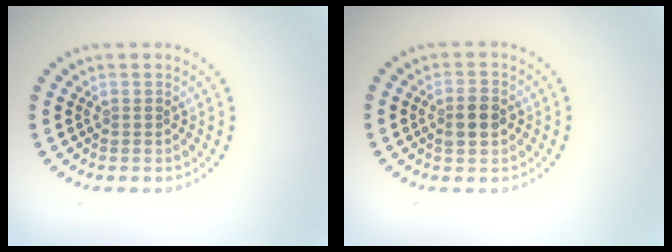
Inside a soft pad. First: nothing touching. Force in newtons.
{"total": 2.3, "press": 2.3, "slide": 0.2}